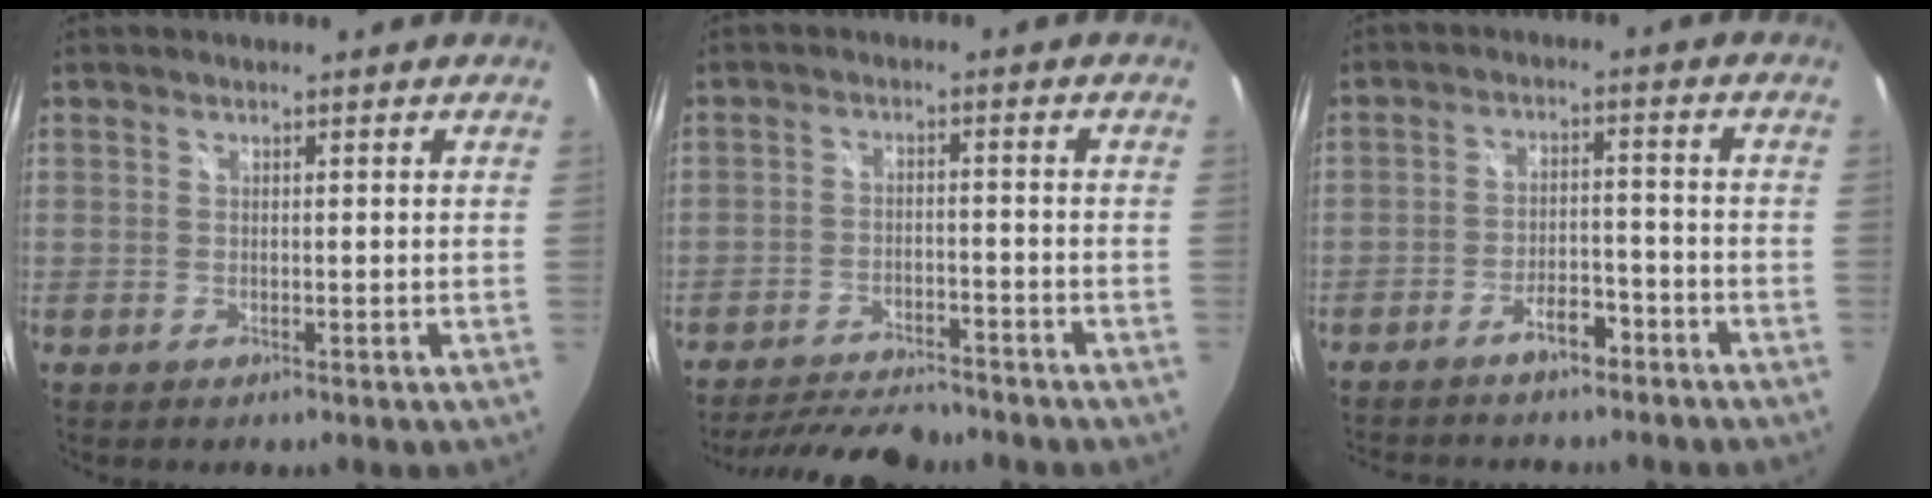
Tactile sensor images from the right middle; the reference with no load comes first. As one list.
[{"total": 12.8, "force": [-11.4, 3.1, 4.9], "torque": [-0.115, -0.008, -0.178]}, {"total": 8.1, "force": [-6.6, 3.0, 3.5], "torque": [-0.079, 0.017, -0.096]}]